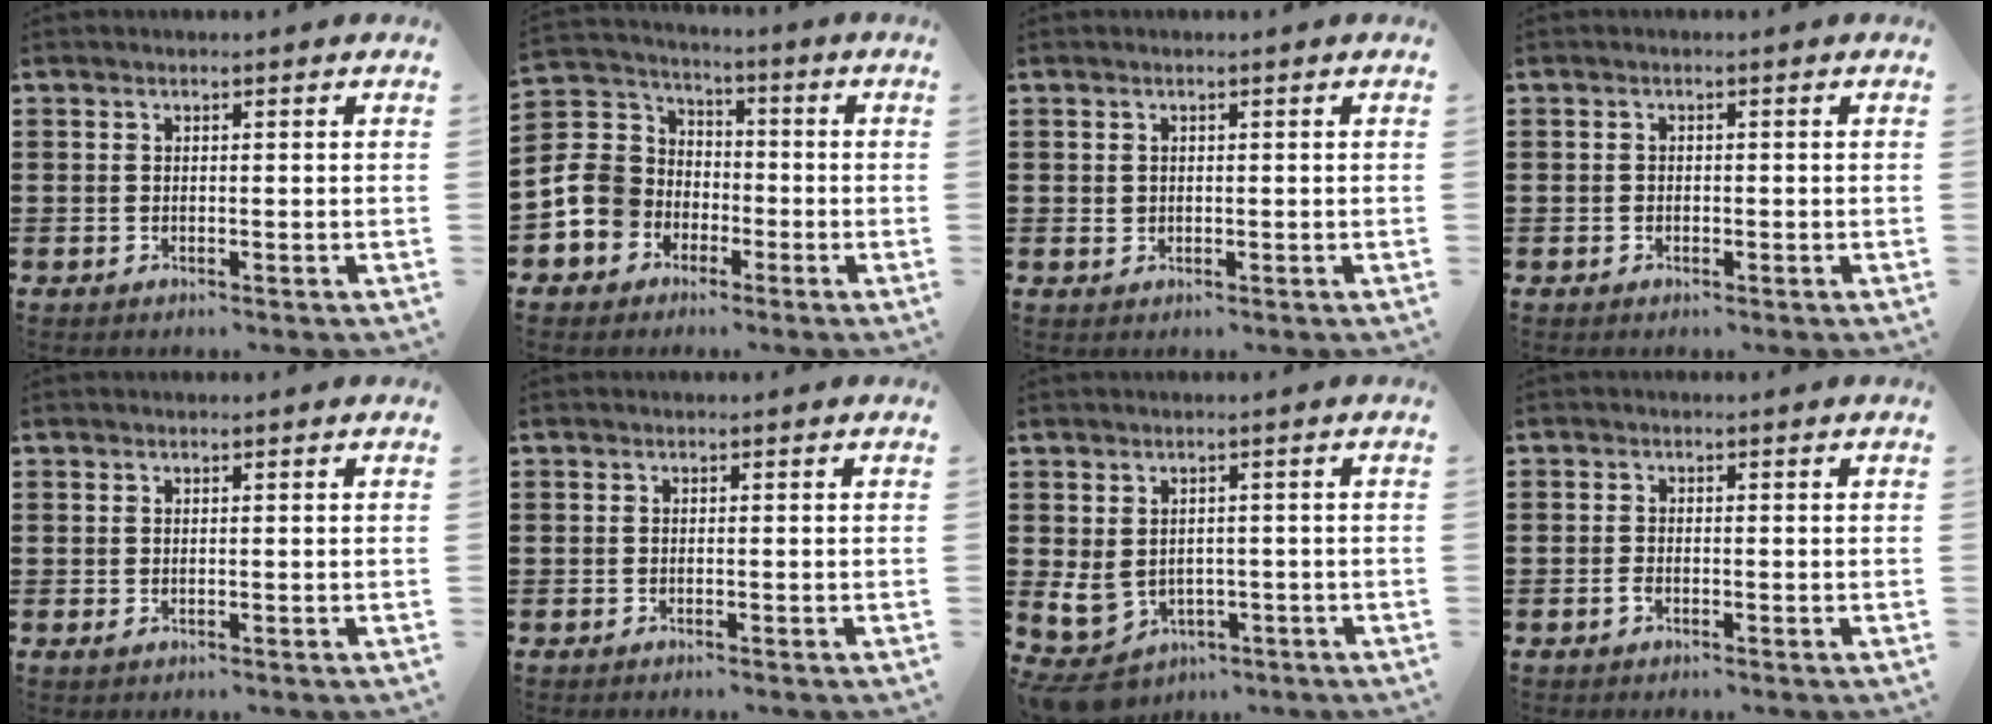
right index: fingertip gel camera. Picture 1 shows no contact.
{"total": 8.8, "force": [-2.9, 8.0, 2.4], "torque": [-0.104, 0.013, -0.061]}
{"total": 0.8, "force": [0.3, 0.7, 0.2], "torque": [-0.005, 0.003, 0.005]}
{"total": 0.8, "force": [-0.4, 0.6, 0.2], "torque": [-0.005, 0.002, -0.010]}
{"total": 0.0}
{"total": 0.0}
{"total": 4.3, "force": [-1.2, 3.4, 2.4], "torque": [-0.079, 0.000, -0.027]}
{"total": 0.9, "force": [-0.6, 0.5, 0.5], "torque": [-0.011, -0.003, -0.012]}